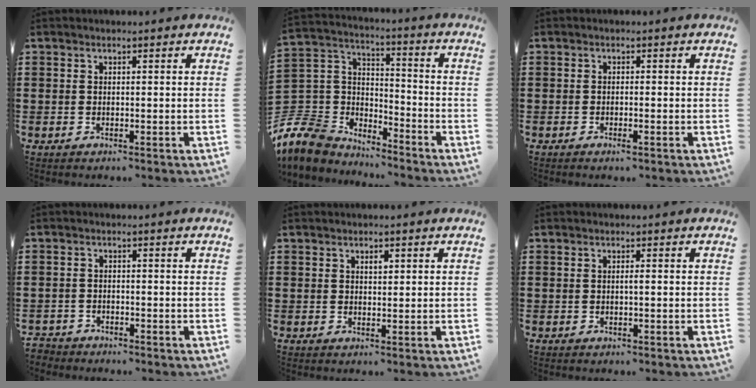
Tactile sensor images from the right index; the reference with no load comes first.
{"total": 8.7, "force": [-6.8, 5.2, 1.7], "torque": [-0.096, -0.004, -0.141]}
{"total": 0.9, "force": [-0.6, 0.1, 0.7], "torque": [-0.013, -0.004, -0.010]}
{"total": 1.9, "force": [-1.9, 0.4, -0.2], "torque": [-0.004, 0.001, -0.043]}
{"total": 1.2, "force": [0.5, 0.6, 1.0], "torque": [-0.012, 0.001, 0.007]}
{"total": 0.6, "force": [-0.2, 0.0, 0.6], "torque": [-0.013, -0.003, -0.004]}